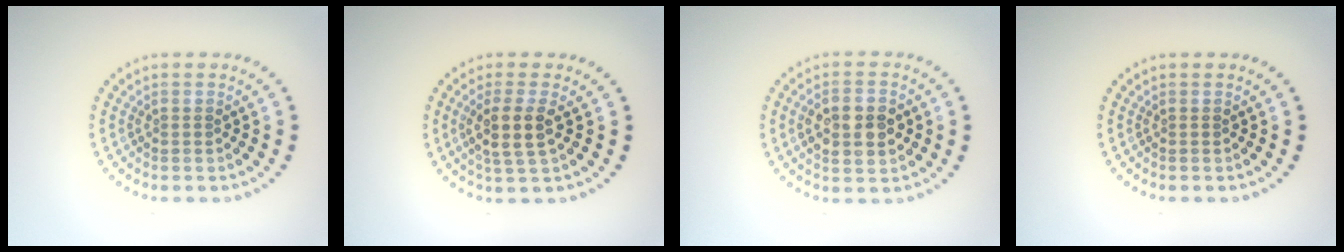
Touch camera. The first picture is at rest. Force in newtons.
{"total": 2.9, "press": 2.5, "slide": 1.5}
{"total": 4.4, "press": 4.3, "slide": 0.4}
{"total": 0.0}